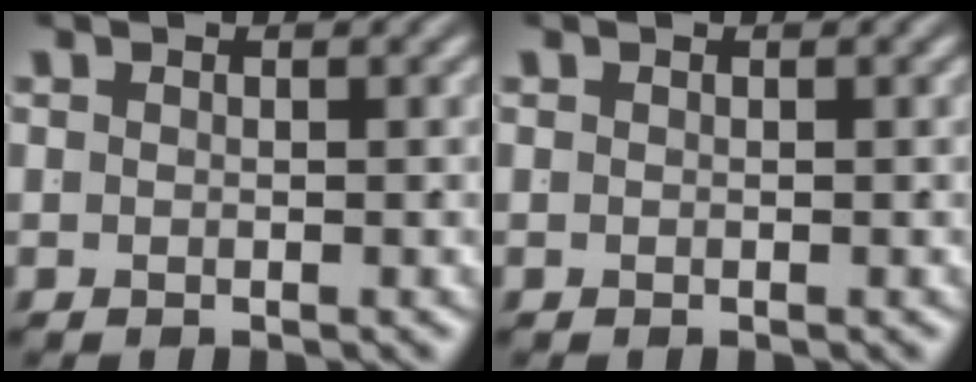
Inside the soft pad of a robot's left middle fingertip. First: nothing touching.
{"total": 0.0}